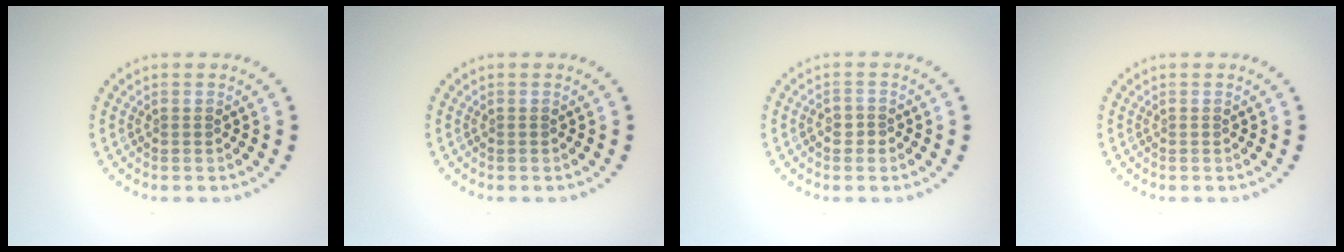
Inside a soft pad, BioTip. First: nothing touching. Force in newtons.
{"total": 0.0}
{"total": 1.5, "press": 1.3, "slide": 0.6}
{"total": 0.0}